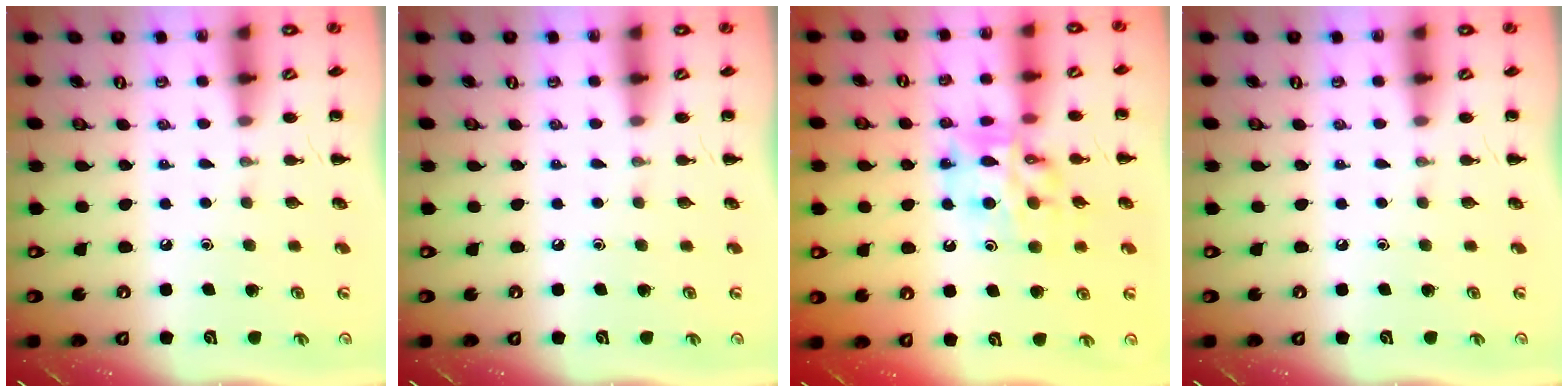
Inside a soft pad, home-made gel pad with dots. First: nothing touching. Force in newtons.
{"total": 0.0}
{"total": 12.2, "press": 11.7, "slide": 3.4}
{"total": 0.0}